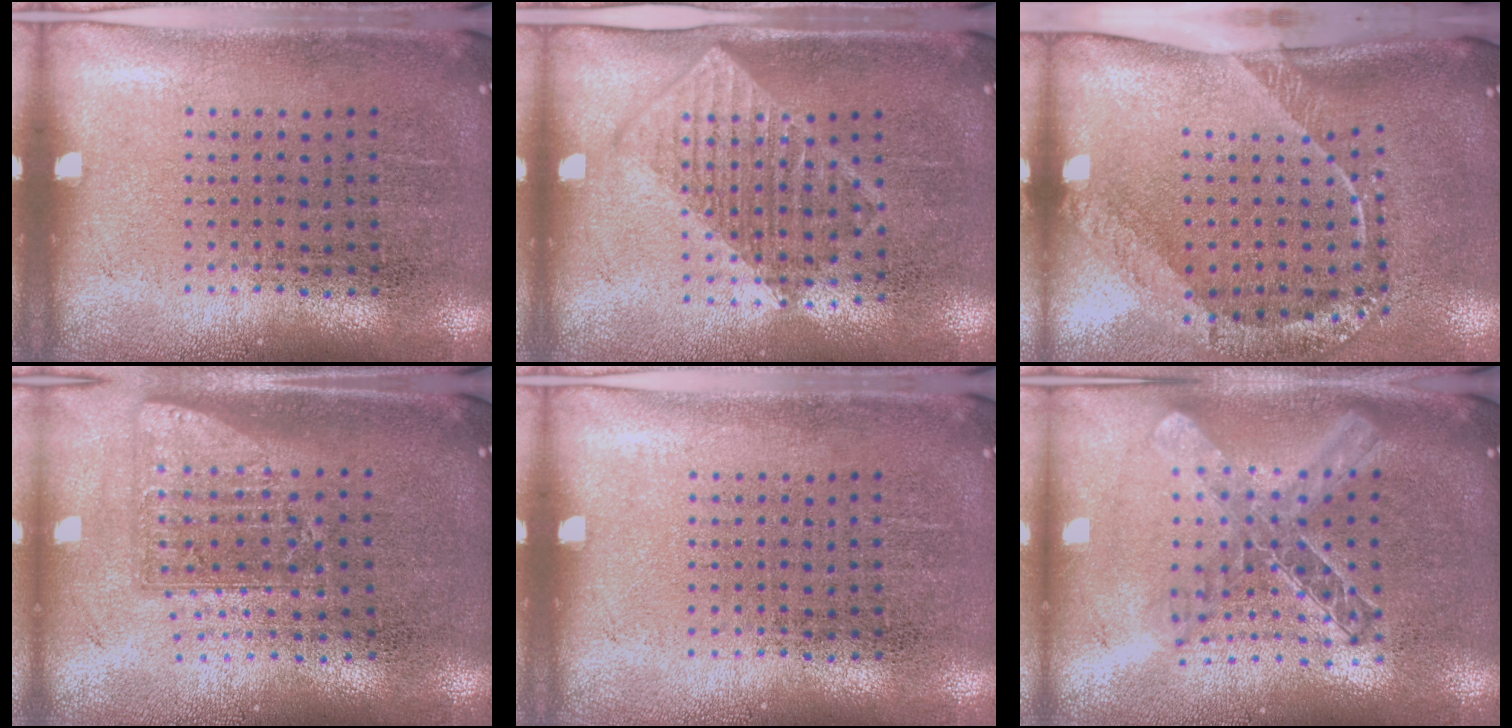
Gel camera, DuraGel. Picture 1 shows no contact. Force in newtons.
{"total": 1.3, "press": 1.1, "slide": 0.6}
{"total": 2.6, "press": 1.7, "slide": 2.0}
{"total": 1.7, "press": 1.3, "slide": 1.1}
{"total": 0.0}
{"total": 1.9, "press": 1.6, "slide": 1.1}